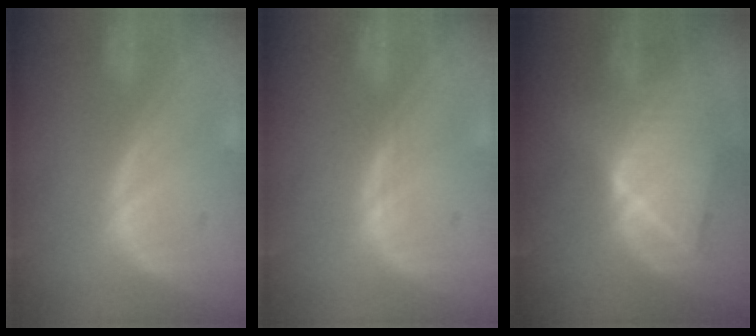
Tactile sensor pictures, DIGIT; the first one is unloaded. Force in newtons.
{"total": 0.8, "press": 0.6, "slide": 0.5}
{"total": 9.1, "press": 8.0, "slide": 4.3}